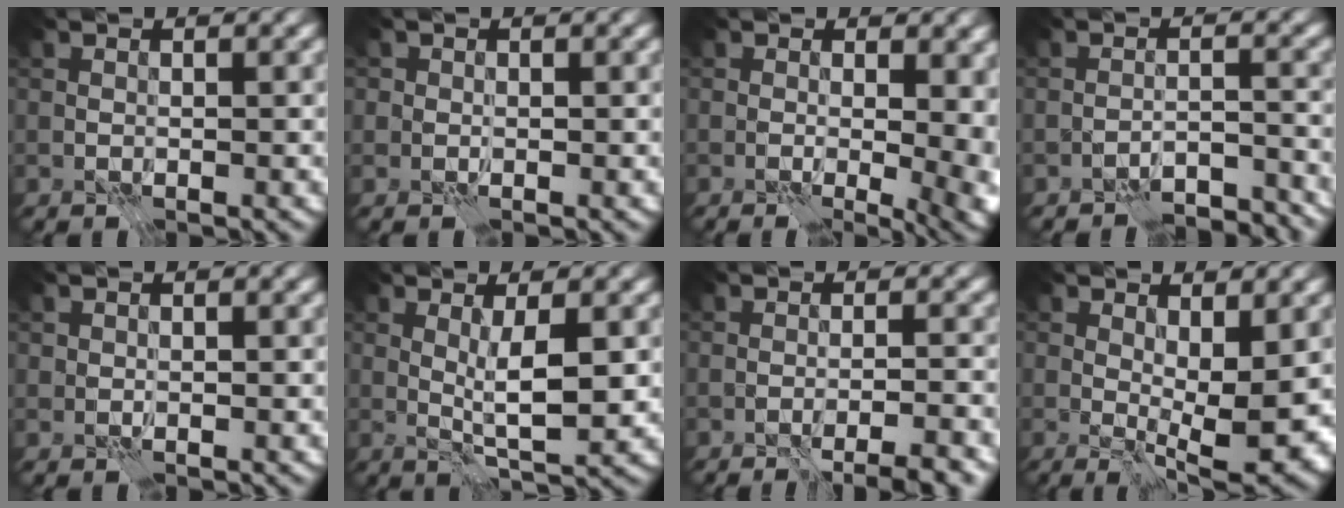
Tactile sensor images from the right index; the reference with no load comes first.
{"total": 0.7, "force": [0.3, 0.6, -0.1], "torque": [0.004, -0.006, 0.003]}
{"total": 6.2, "force": [-0.2, 3.0, 5.4], "torque": [-0.044, -0.010, 0.005]}
{"total": 6.0, "force": [-5.9, 0.8, 1.0], "torque": [-0.012, 0.002, -0.082]}
{"total": 0.0}
{"total": 3.6, "force": [0.2, 0.3, 3.5], "torque": [-0.063, -0.005, 0.005]}
{"total": 4.9, "force": [-3.9, 0.6, 3.0], "torque": [-0.030, 0.006, -0.050]}
{"total": 6.7, "force": [0.5, 1.9, 6.4], "torque": [-0.102, -0.011, 0.011]}